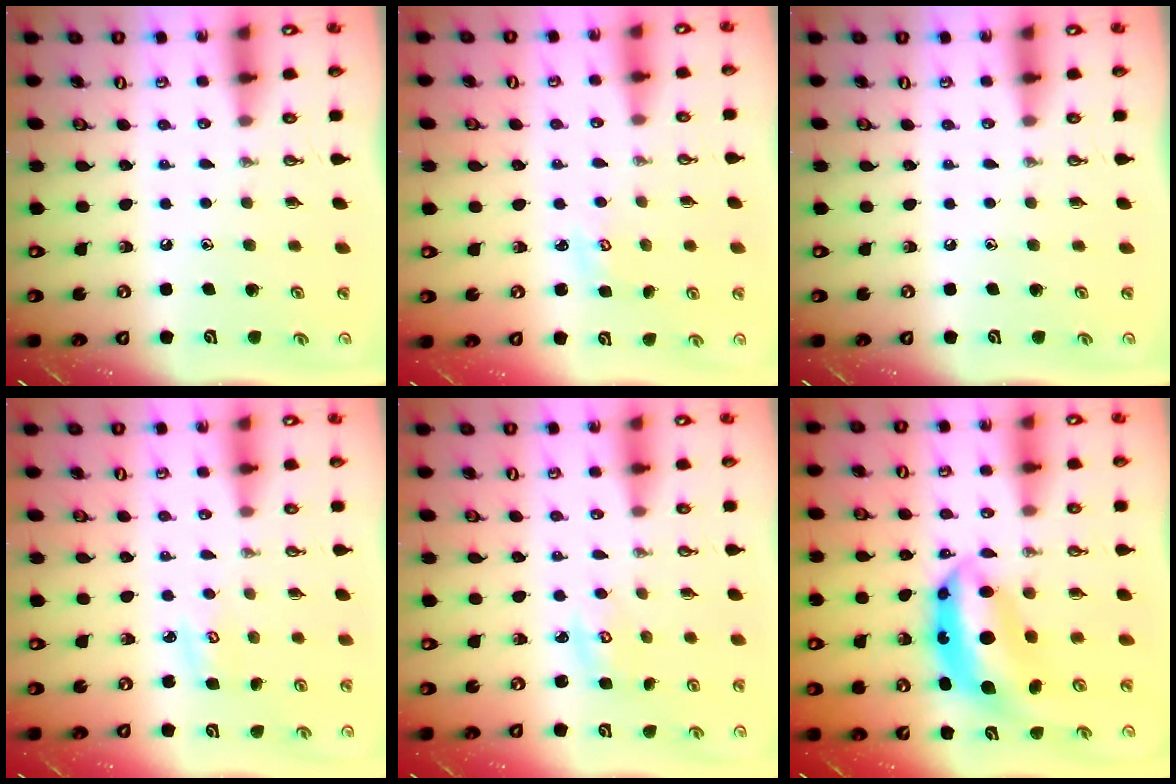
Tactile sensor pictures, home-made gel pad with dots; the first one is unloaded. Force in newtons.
{"total": 2.5, "press": 2.5, "slide": 0.2}
{"total": 0.0}
{"total": 3.4, "press": 3.4, "slide": 0.4}
{"total": 2.7, "press": 2.7, "slide": 0.3}
{"total": 10.0, "press": 9.9, "slide": 1.2}